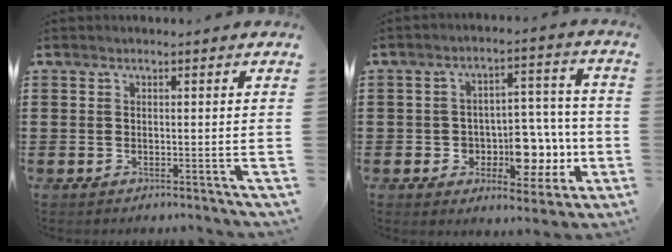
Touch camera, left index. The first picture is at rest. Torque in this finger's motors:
{"motor_torque": [1.68, 0.46, 0.35, 0.16]}